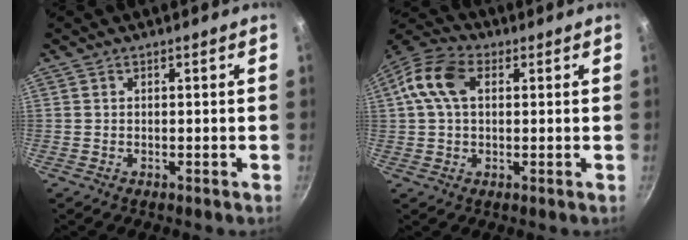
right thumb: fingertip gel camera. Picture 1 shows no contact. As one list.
[{"total": 10.1, "force": [2.3, 6.6, 7.3], "torque": [-0.131, 0.019, 0.028]}]